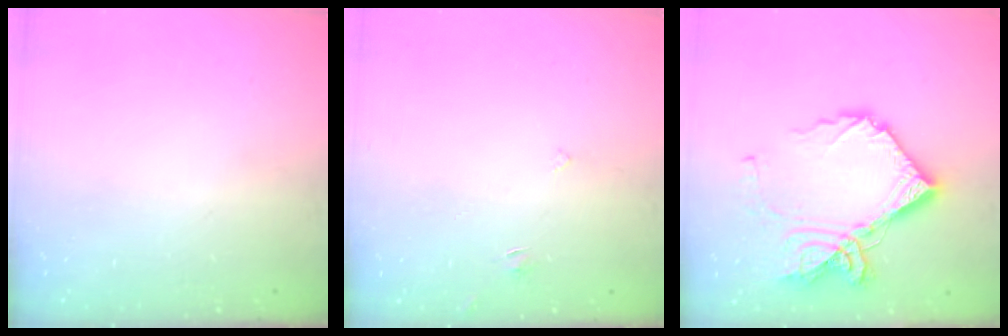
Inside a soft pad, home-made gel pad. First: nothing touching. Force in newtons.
{"total": 2.5, "press": 2.5, "slide": 0.3}
{"total": 17.6, "press": 17.5, "slide": 2.1}